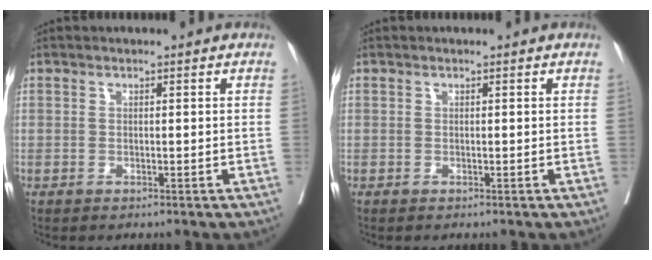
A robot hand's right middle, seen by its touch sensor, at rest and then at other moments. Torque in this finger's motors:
{"motor_torque": [0.04, -0.05, 0.00, 0.00]}